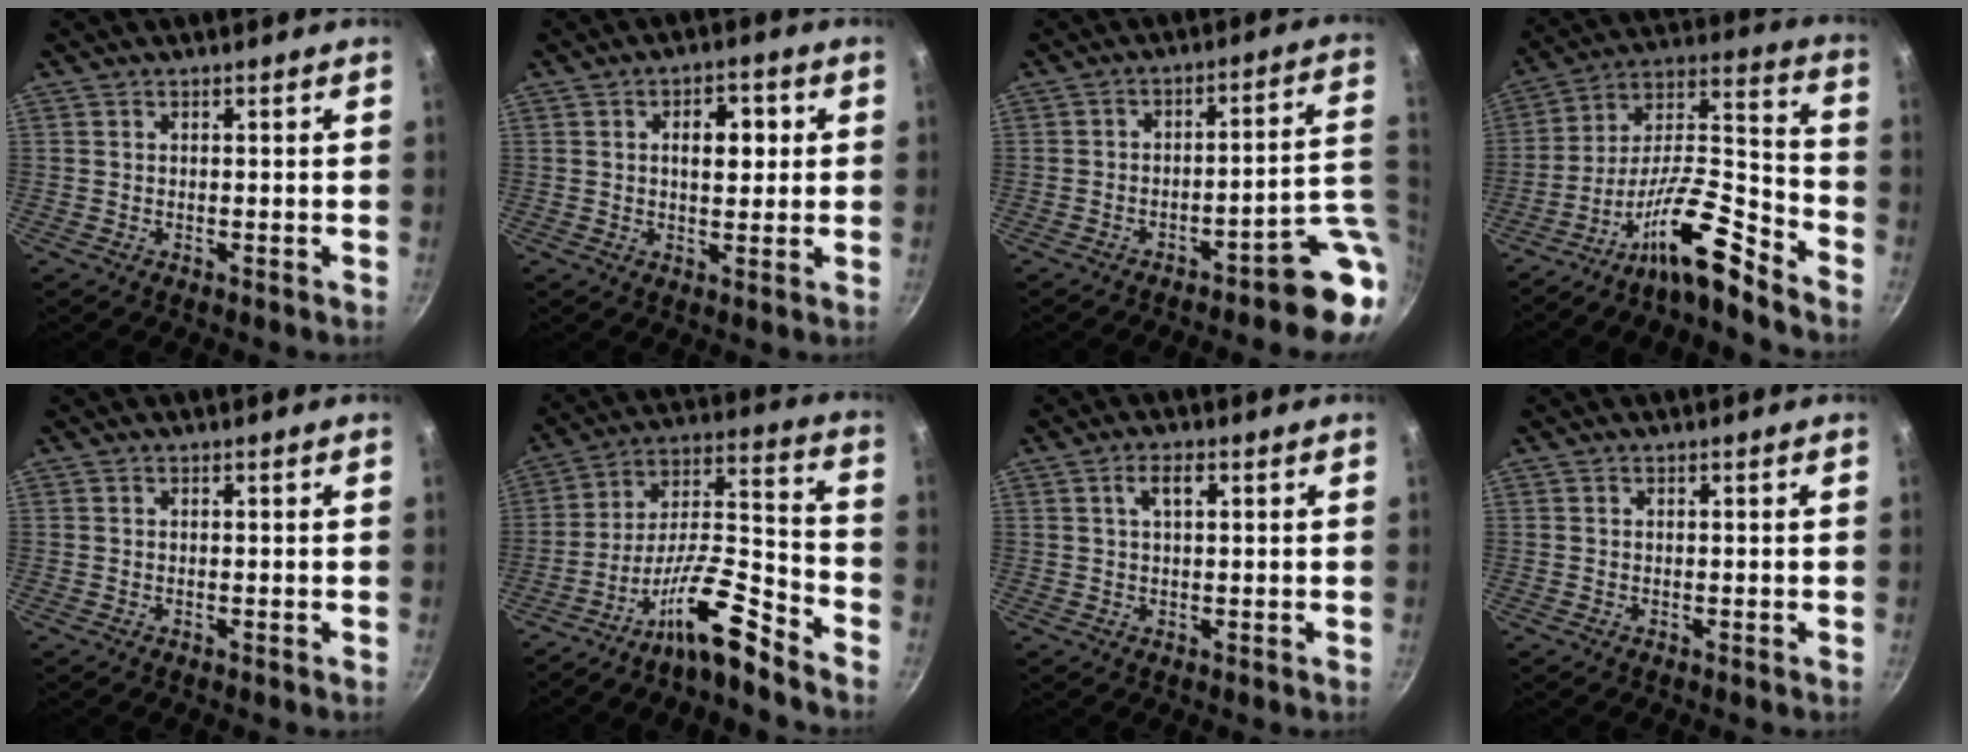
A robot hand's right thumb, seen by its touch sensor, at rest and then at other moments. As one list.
[{"total": 6.5, "force": [1.3, 3.8, 5.2], "torque": [-0.047, 0.001, 0.014]}, {"total": 10.7, "force": [-4.7, 2.5, 9.3], "torque": [-0.085, 0.042, -0.064]}, {"total": 17.1, "force": [-12.4, 4.0, 11.2], "torque": [-0.163, 0.110, -0.233]}, {"total": 0.0}, {"total": 14.0, "force": [-10.3, 2.8, 9.1], "torque": [-0.155, 0.100, -0.193]}, {"total": 3.2, "force": [1.1, 1.4, 2.7], "torque": [-0.044, 0.006, 0.020]}, {"total": 0.0}]